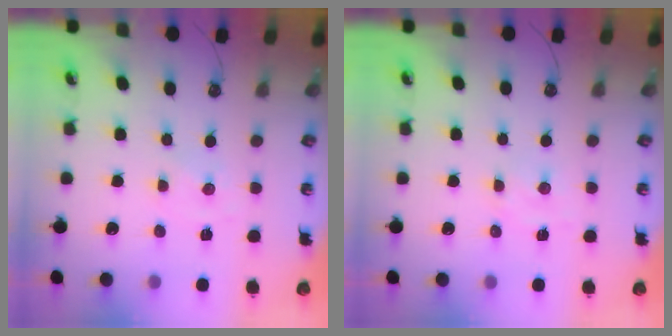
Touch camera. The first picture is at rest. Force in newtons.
{"total": 2.1, "press": 2.1, "slide": 0.5}